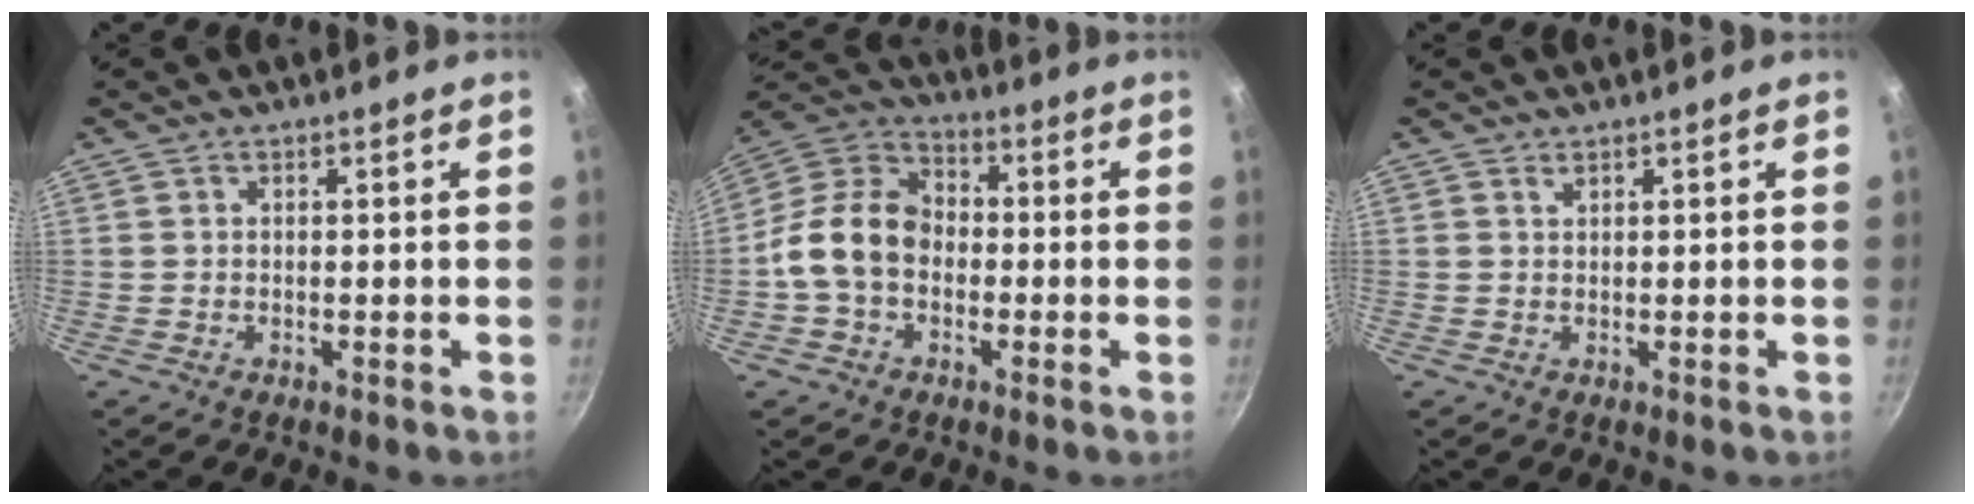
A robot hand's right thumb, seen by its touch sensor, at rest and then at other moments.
{"total": 12.5, "force": [-2.0, 9.3, 8.1], "torque": [-0.117, 0.038, -0.060]}
{"total": 0.6, "force": [0.5, 0.3, 0.2], "torque": [-0.002, -0.004, 0.009]}